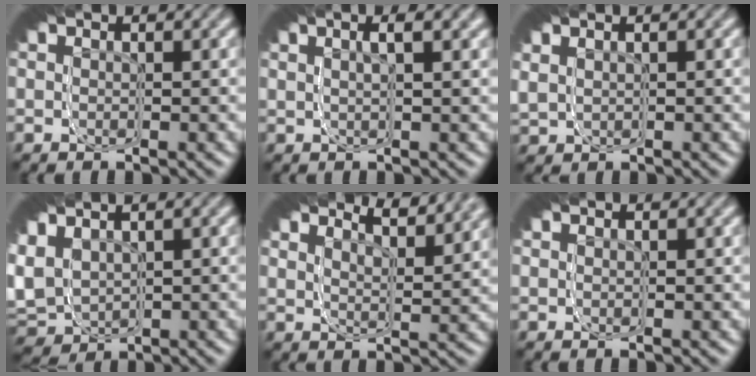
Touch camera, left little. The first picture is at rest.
{"total": 1.0, "force": [0.5, -0.6, 0.6], "torque": [-0.026, 0.008, 0.006]}
{"total": 3.2, "force": [0.3, 2.9, 1.3], "torque": [-0.045, -0.004, 0.004]}
{"total": 5.4, "force": [-0.9, 4.4, 2.9], "torque": [-0.065, -0.014, -0.010]}
{"total": 4.2, "force": [4.2, 0.1, 0.4], "torque": [-0.031, 0.034, 0.052]}
{"total": 0.0}